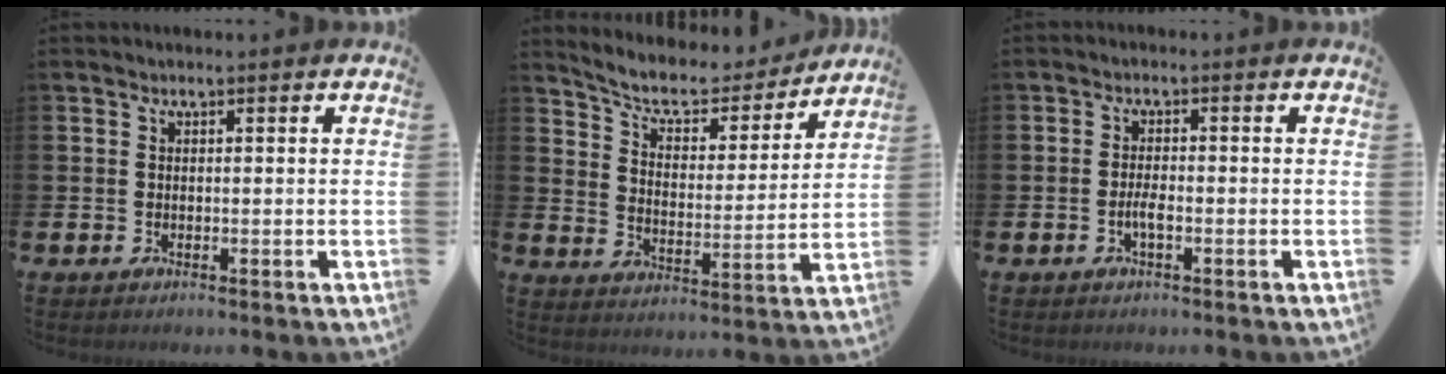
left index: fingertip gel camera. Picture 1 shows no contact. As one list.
[{"total": 7.0, "force": [6.3, 2.5, 2.0], "torque": [-0.066, -0.044, 0.103]}, {"total": 1.9, "force": [-0.7, 0.5, 1.6], "torque": [-0.025, 0.001, -0.016]}]